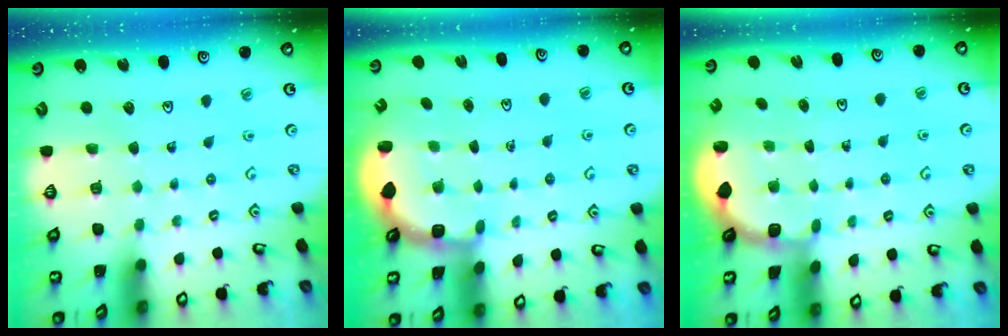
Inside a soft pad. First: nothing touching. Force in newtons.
{"total": 3.0, "press": 2.0, "slide": 2.2}
{"total": 1.9, "press": 1.7, "slide": 0.7}